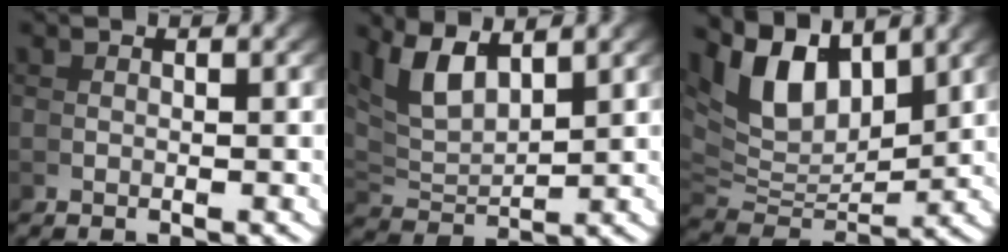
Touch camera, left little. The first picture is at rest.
{"total": 5.6, "force": [2.3, 3.3, 3.9], "torque": [-0.099, -0.016, 0.054]}
{"total": 9.7, "force": [3.8, 6.0, 6.6], "torque": [-0.138, -0.009, 0.072]}